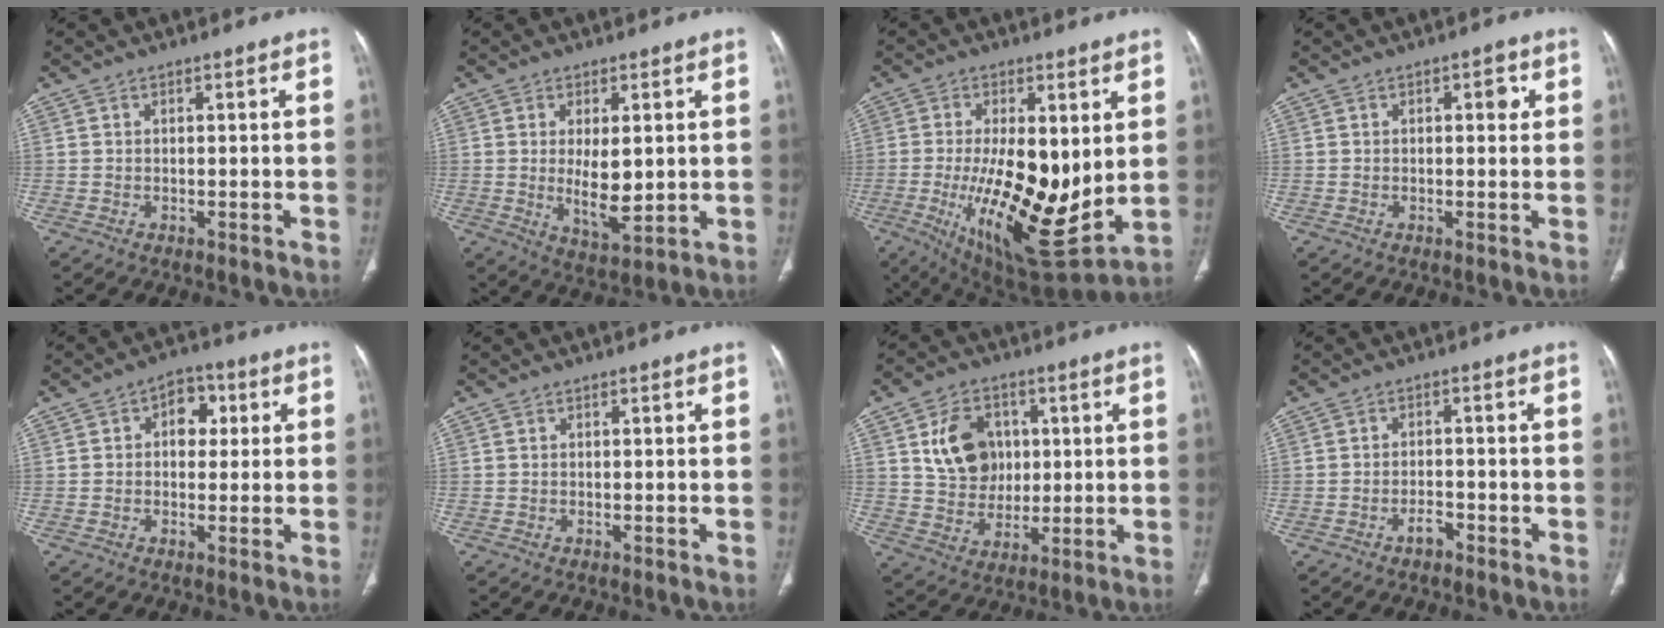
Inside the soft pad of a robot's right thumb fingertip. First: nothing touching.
{"total": 8.4, "force": [0.4, 3.6, 7.6], "torque": [-0.117, -0.020, 0.019]}
{"total": 21.7, "force": [-1.0, 8.4, 20.0], "torque": [-0.338, -0.042, 0.003]}
{"total": 2.2, "force": [0.5, 1.2, 1.7], "torque": [-0.011, 0.003, 0.004]}
{"total": 6.1, "force": [1.3, 4.4, 4.0], "torque": [-0.021, 0.007, 0.011]}
{"total": 0.0}
{"total": 11.7, "force": [3.0, 9.3, 6.5], "torque": [-0.072, -0.008, 0.058]}
{"total": 2.4, "force": [-1.7, 1.1, 1.2], "torque": [-0.022, 0.013, -0.028]}